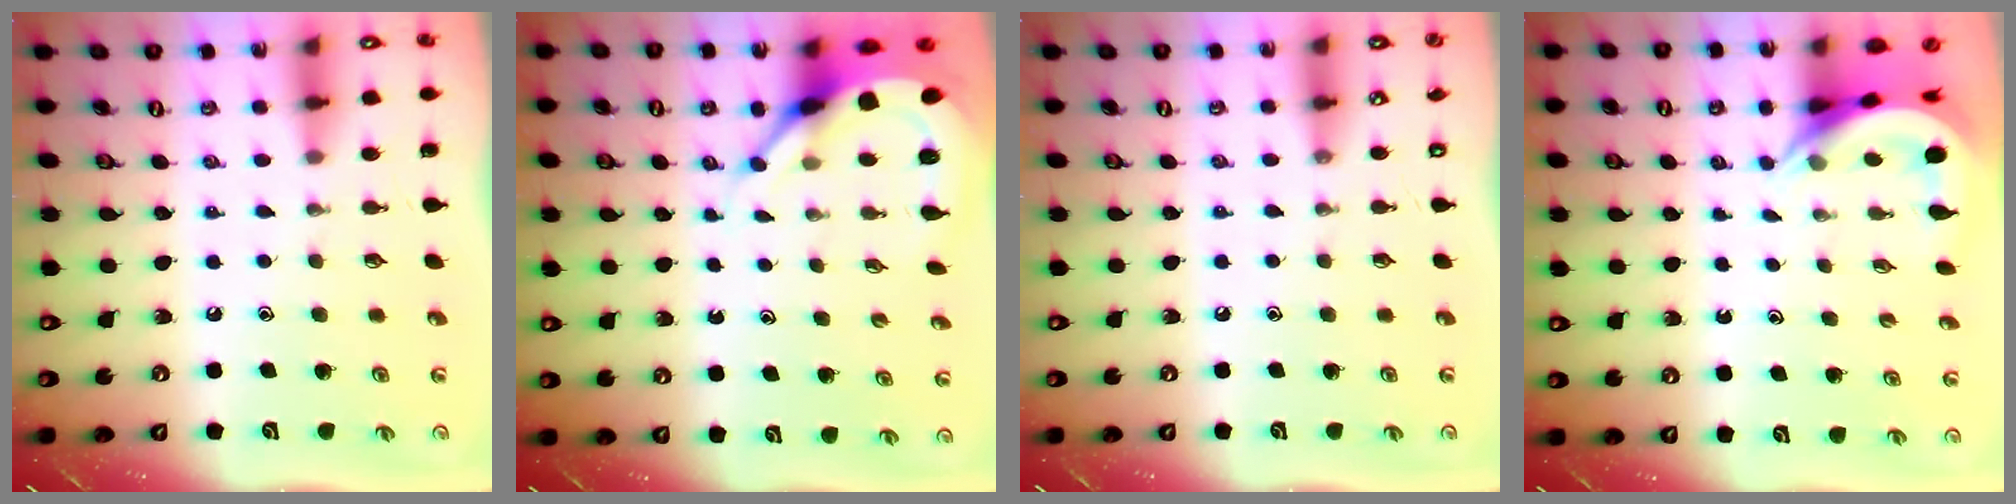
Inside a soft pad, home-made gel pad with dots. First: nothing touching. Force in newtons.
{"total": 7.5, "press": 7.4, "slide": 1.0}
{"total": 3.3, "press": 3.3, "slide": 0.4}
{"total": 5.0, "press": 5.0, "slide": 0.3}